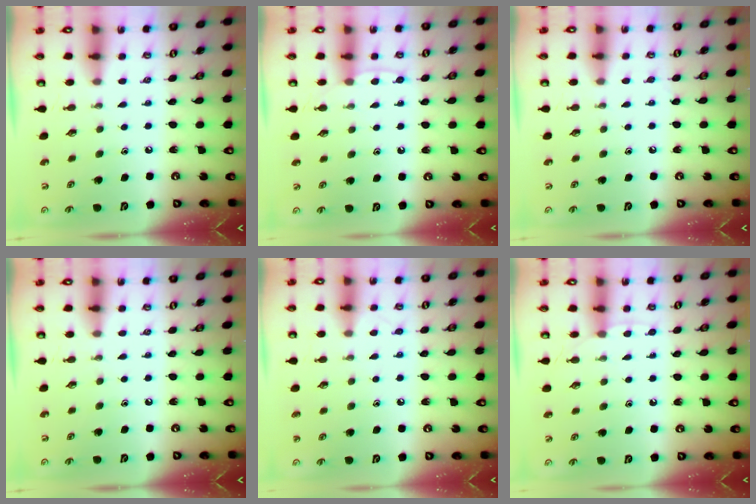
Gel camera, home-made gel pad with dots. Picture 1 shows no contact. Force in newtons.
{"total": 5.6, "press": 5.5, "slide": 0.6}
{"total": 3.0, "press": 2.9, "slide": 0.3}
{"total": 0.0}
{"total": 4.6, "press": 4.5, "slide": 0.5}
{"total": 3.5, "press": 3.5, "slide": 0.4}